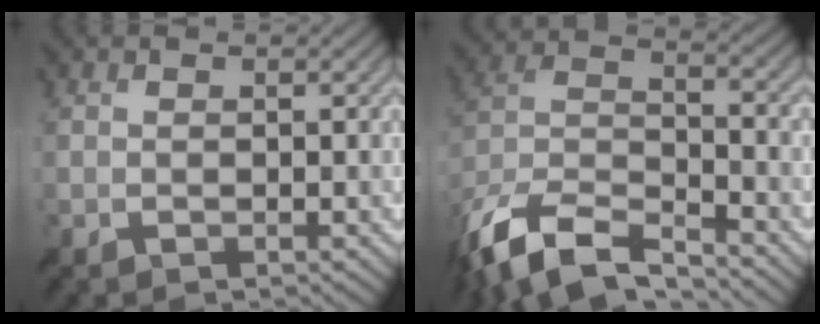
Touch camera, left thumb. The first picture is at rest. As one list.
[{"total": 13.9, "force": [-10.5, 4.6, 7.8], "torque": [-0.180, -0.016, -0.201]}]